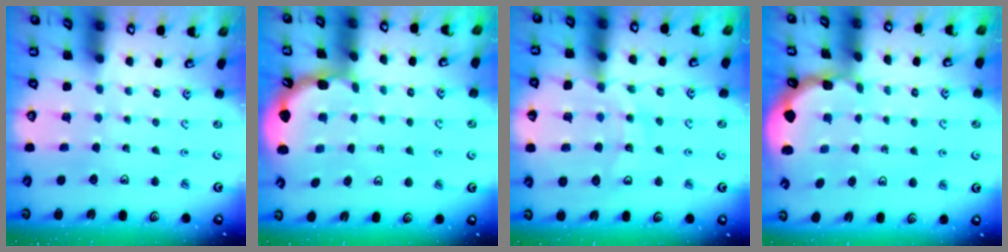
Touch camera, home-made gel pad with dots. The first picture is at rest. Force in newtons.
{"total": 1.9, "press": 1.9, "slide": 0.2}
{"total": 12.3, "press": 12.2, "slide": 1.7}
{"total": 0.8, "press": 0.8, "slide": 0.2}